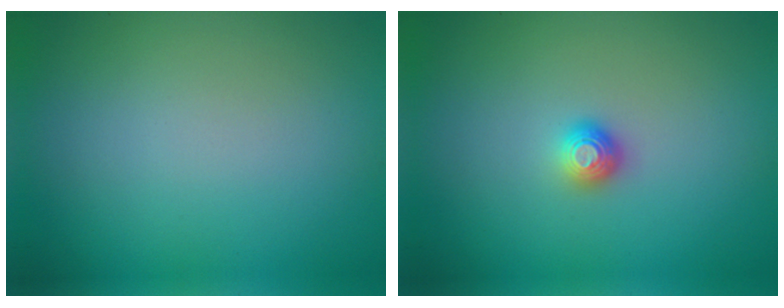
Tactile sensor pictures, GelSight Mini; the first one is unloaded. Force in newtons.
{"total": 1.3, "press": 1.2, "slide": 0.7}